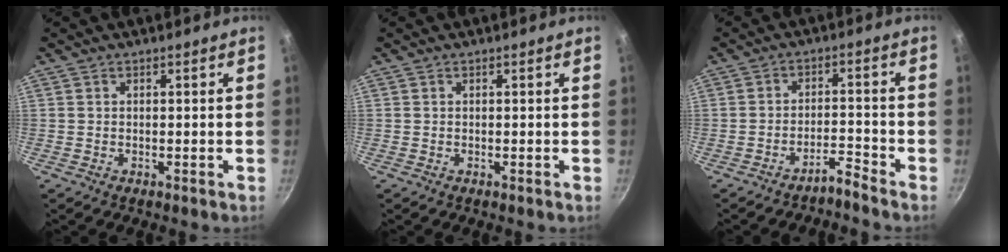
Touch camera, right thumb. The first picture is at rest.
{"total": 0.0}
{"total": 3.4, "force": [-3.2, -0.1, 1.2], "torque": [-0.025, 0.032, -0.058]}